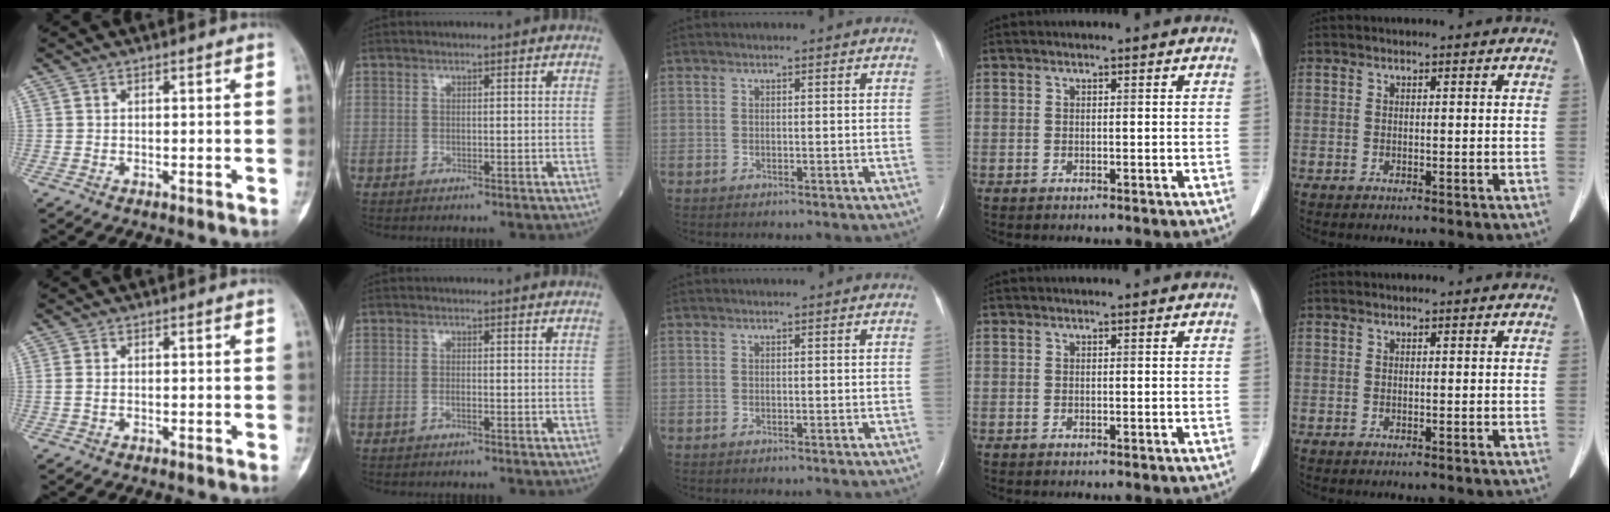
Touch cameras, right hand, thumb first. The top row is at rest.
{"thumb": {"total": 1.0, "force": [-0.1, 0.6, 0.8], "torque": [-0.022, -0.001, 0.000]}, "index": {"total": 0.8, "force": [-0.5, 0.1, 0.6], "torque": [-0.017, -0.002, -0.008]}}